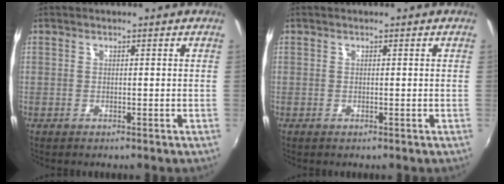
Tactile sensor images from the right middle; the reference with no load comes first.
{"total": 0.0}